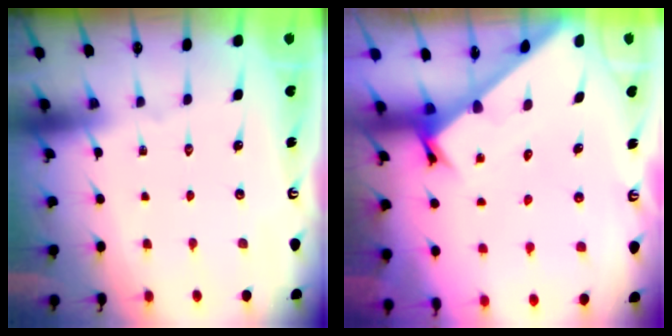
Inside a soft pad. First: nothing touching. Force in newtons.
{"total": 2.3, "press": 2.3, "slide": 0.0}